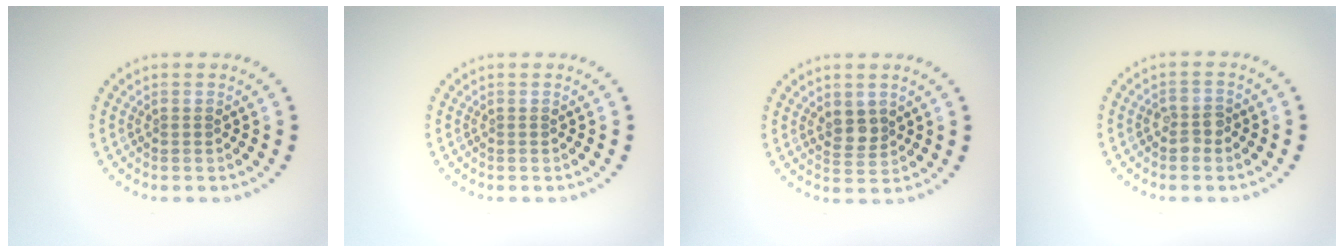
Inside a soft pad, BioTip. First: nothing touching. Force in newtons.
{"total": 0.0}
{"total": 2.0, "press": 1.9, "slide": 0.8}
{"total": 1.7, "press": 1.7, "slide": 0.4}